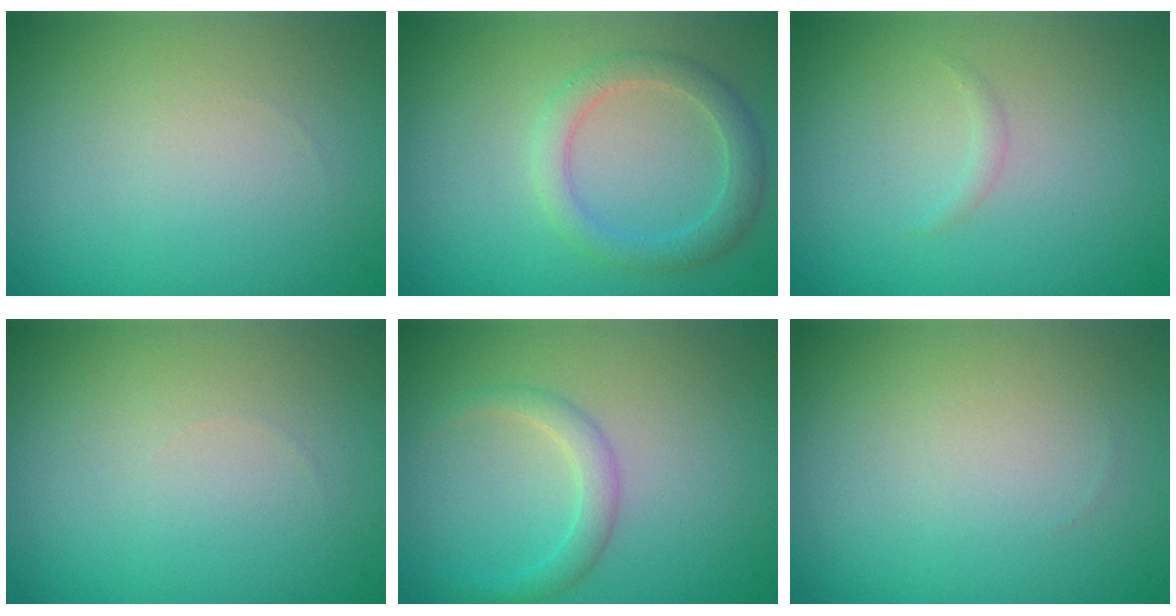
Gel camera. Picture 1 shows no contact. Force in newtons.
{"total": 2.7, "press": 2.7, "slide": 0.1}
{"total": 0.6, "press": 0.6, "slide": 0.0}
{"total": 0.0}
{"total": 1.9, "press": 1.9, "slide": 0.1}
{"total": 0.0}